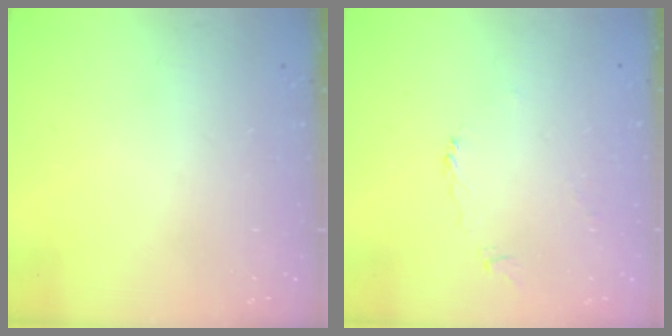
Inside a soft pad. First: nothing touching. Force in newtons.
{"total": 2.2, "press": 2.2, "slide": 0.4}